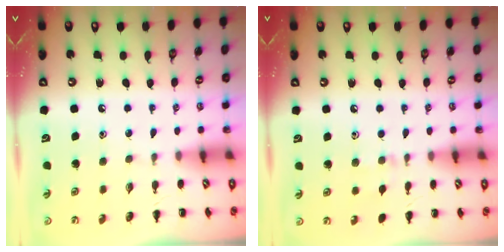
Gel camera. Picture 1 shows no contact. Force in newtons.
{"total": 5.6, "press": 5.3, "slide": 1.9}